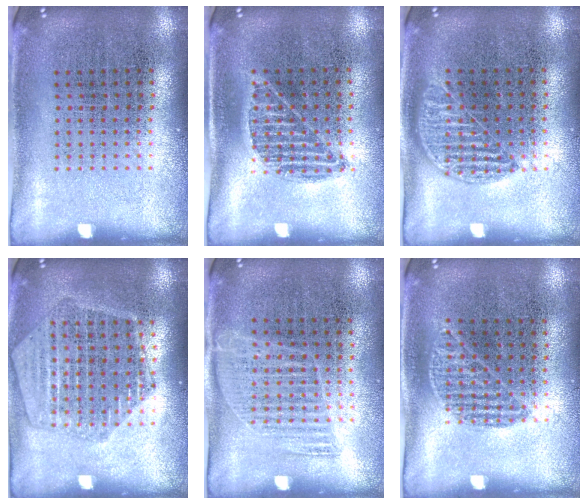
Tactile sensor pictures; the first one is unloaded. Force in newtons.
{"total": 0.9, "press": 0.8, "slide": 0.5}
{"total": 1.0, "press": 0.8, "slide": 0.4}
{"total": 1.8, "press": 1.7, "slide": 0.5}
{"total": 1.2, "press": 1.0, "slide": 0.7}
{"total": 1.0, "press": 0.7, "slide": 0.7}